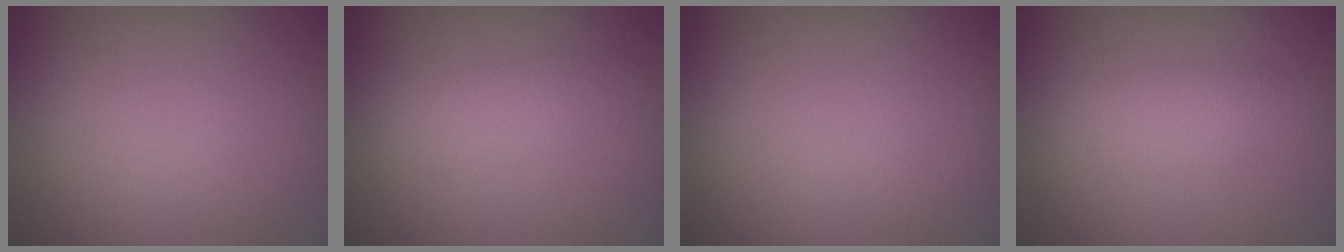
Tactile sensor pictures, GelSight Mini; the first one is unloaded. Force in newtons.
{"total": 1.9, "press": 1.9, "slide": 0.1}
{"total": 0.0}
{"total": 2.3, "press": 2.3, "slide": 0.1}